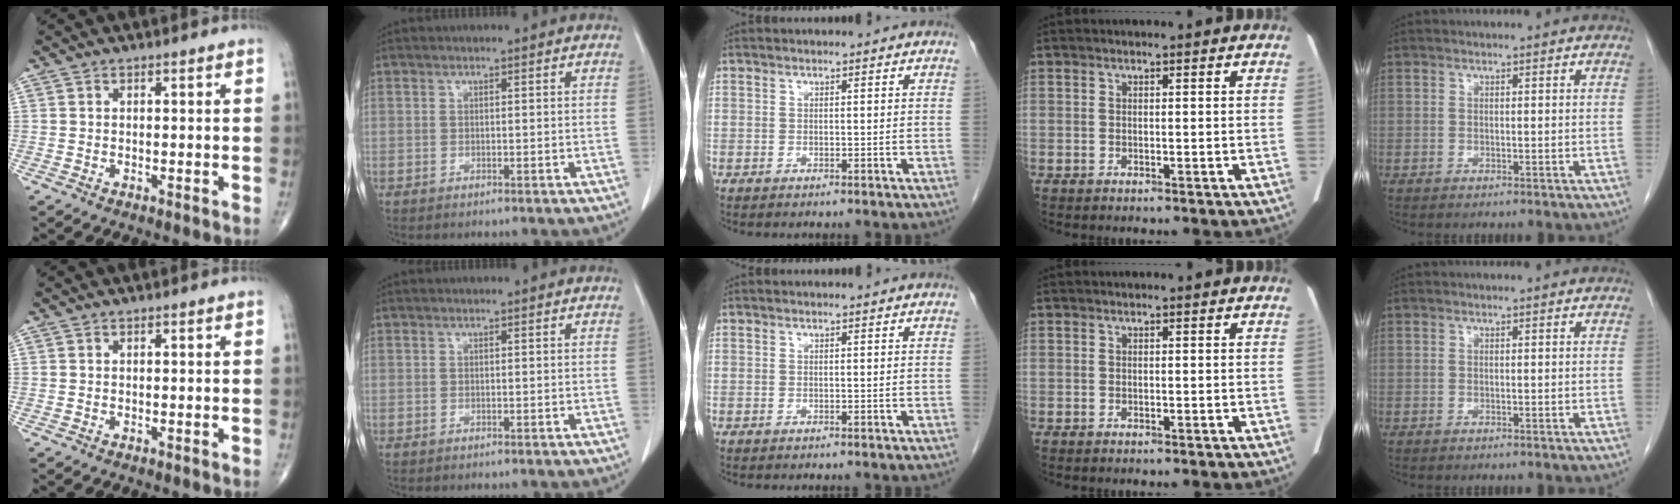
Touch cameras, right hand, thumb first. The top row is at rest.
{}